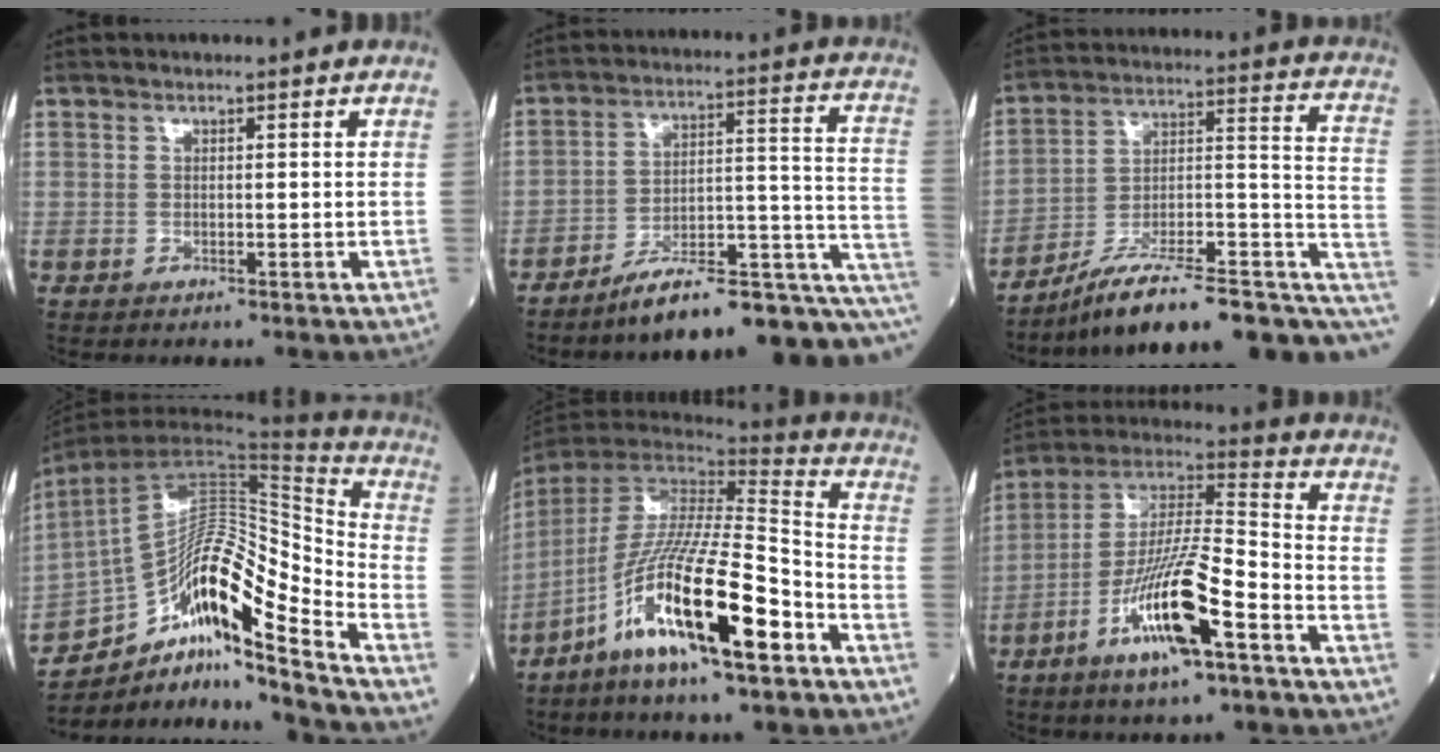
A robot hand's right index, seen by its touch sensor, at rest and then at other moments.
{"total": 18.5, "force": [-12.2, 3.8, 13.3], "torque": [-0.121, 0.062, -0.174]}
{"total": 21.6, "force": [-12.9, 5.5, 16.5], "torque": [-0.181, 0.058, -0.189]}
{"total": 18.7, "force": [-12.5, 2.0, 13.9], "torque": [-0.230, 0.039, -0.213]}
{"total": 18.6, "force": [-9.8, 2.0, 15.6], "torque": [-0.320, -0.033, -0.183]}
{"total": 15.3, "force": [-7.1, 2.2, 13.4], "torque": [-0.262, -0.006, -0.126]}